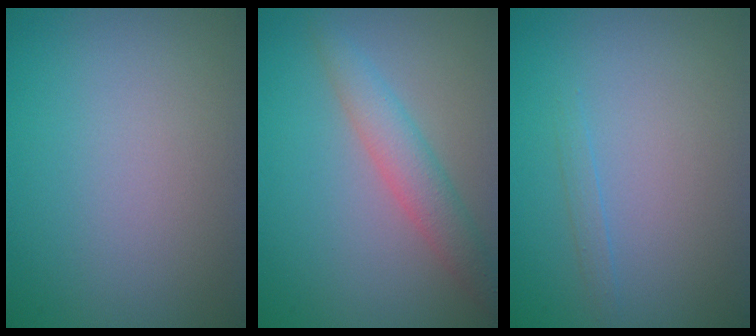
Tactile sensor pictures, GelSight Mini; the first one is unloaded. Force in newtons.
{"total": 2.4, "press": 2.4, "slide": 0.2}
{"total": 0.7, "press": 0.7, "slide": 0.0}